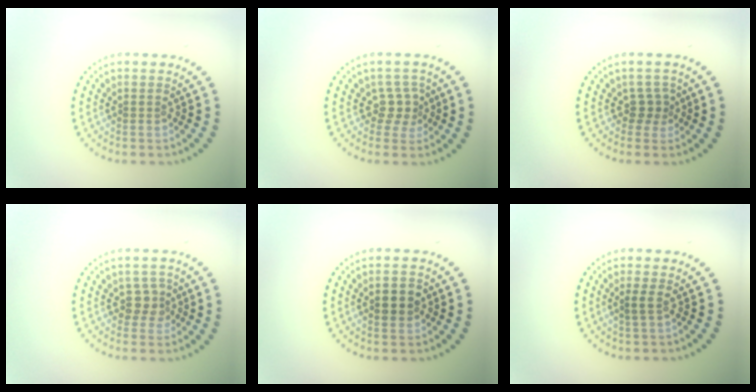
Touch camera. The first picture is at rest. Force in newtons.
{"total": 2.1, "press": 1.5, "slide": 1.5}
{"total": 1.7, "press": 1.1, "slide": 1.3}
{"total": 1.9, "press": 1.5, "slide": 1.2}
{"total": 2.4, "press": 2.4, "slide": 0.1}
{"total": 1.0, "press": 0.9, "slide": 0.4}